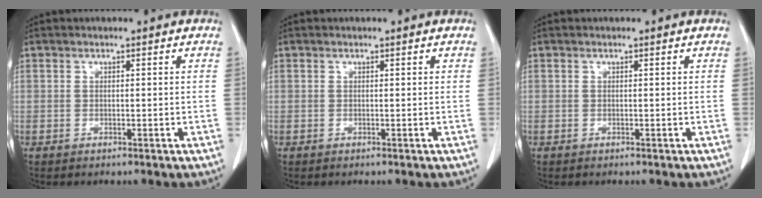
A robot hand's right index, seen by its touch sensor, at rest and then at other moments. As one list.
[{"total": 0.0}, {"total": 0.0}]